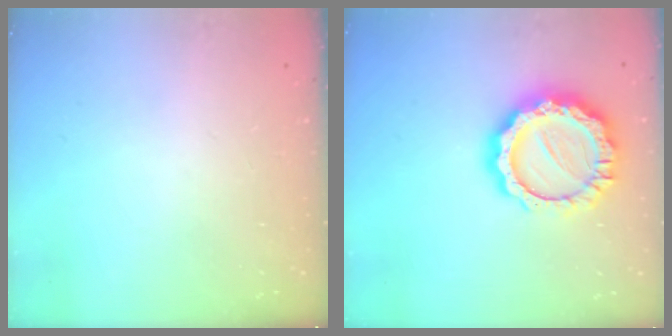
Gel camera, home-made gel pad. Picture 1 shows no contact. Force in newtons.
{"total": 16.2, "press": 16.1, "slide": 1.3}